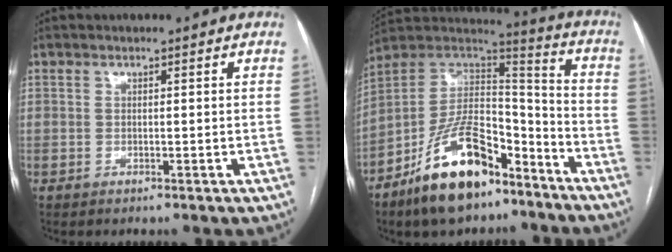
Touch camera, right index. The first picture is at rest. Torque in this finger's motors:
{"motor_torque": [0.34, -0.32, -0.04, -0.10]}